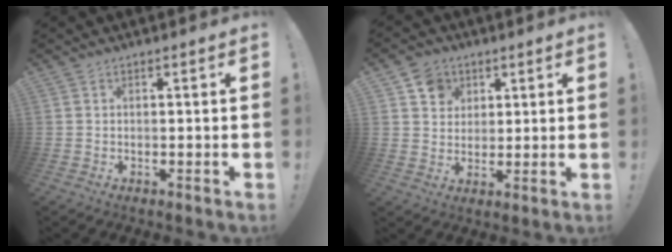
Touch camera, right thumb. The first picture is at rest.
{"total": 7.6, "force": [3.5, 6.6, 1.7], "torque": [-0.019, -0.021, 0.069]}